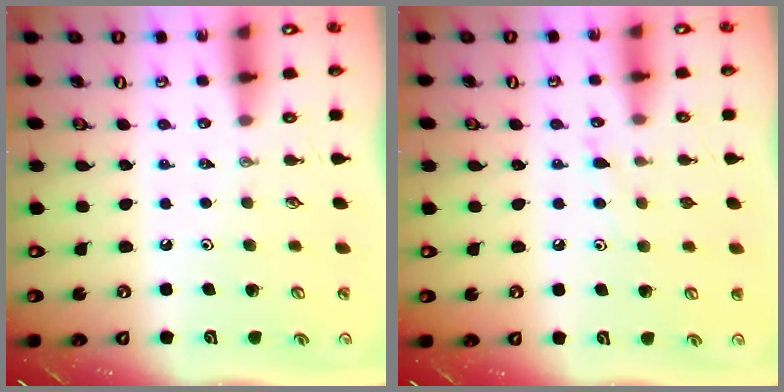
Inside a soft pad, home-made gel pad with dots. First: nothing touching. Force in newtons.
{"total": 8.3, "press": 8.3, "slide": 0.5}